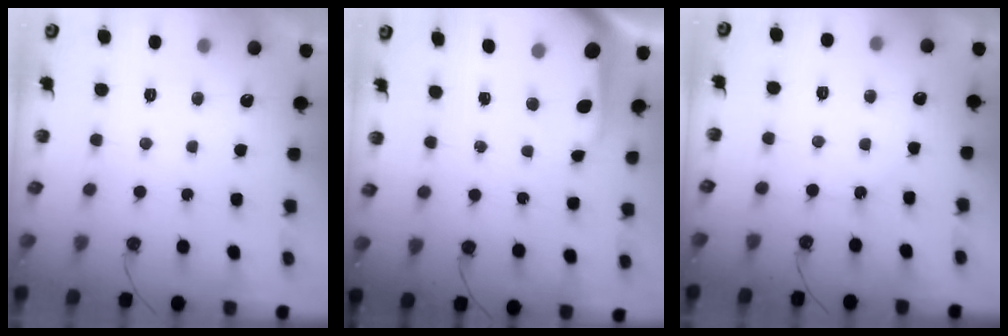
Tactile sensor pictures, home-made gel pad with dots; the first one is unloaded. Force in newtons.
{"total": 7.3, "press": 7.3, "slide": 0.7}
{"total": 3.4, "press": 3.4, "slide": 0.6}